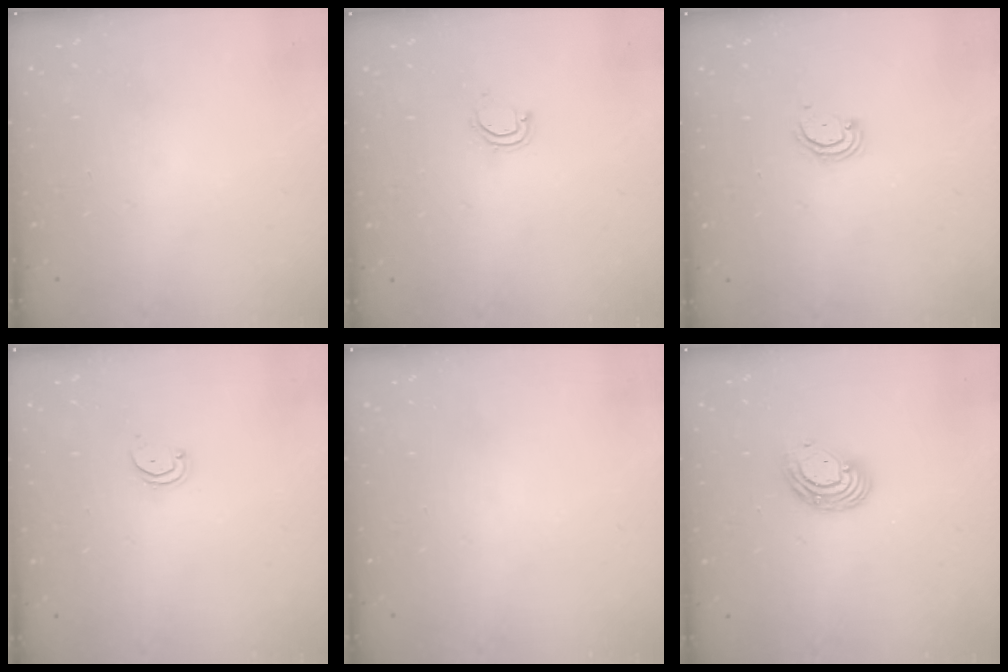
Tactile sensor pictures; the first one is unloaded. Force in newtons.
{"total": 3.7, "press": 3.7, "slide": 0.3}
{"total": 3.3, "press": 3.3, "slide": 0.5}
{"total": 1.8, "press": 1.7, "slide": 0.2}
{"total": 0.0}
{"total": 8.4, "press": 8.3, "slide": 1.1}